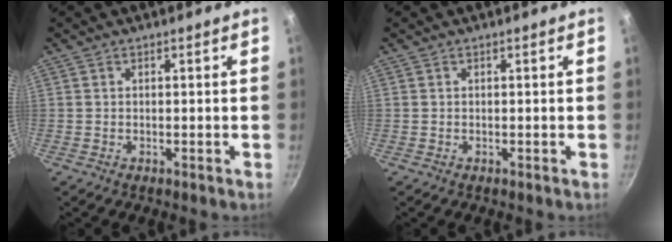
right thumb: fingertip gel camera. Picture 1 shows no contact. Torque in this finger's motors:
{"motor_torque": [0.00, 0.00, 0.16, -0.02, 0.01]}